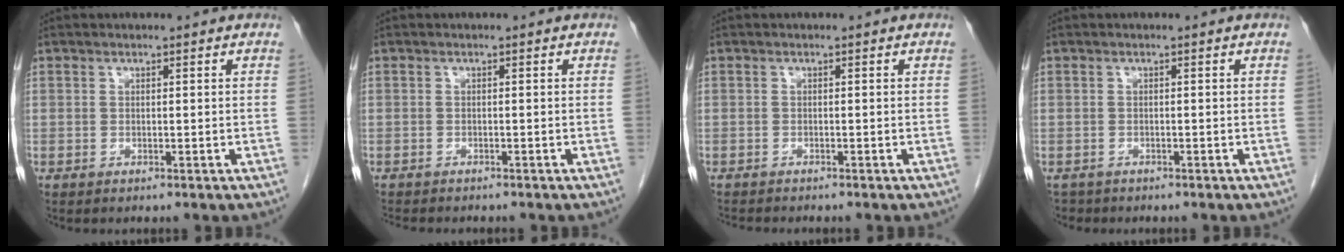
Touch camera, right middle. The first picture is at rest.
{"total": 5.0, "force": [-4.4, 1.2, 2.0], "torque": [-0.029, -0.008, -0.062]}
{"total": 3.1, "force": [-2.8, 0.4, 1.0], "torque": [-0.016, -0.007, -0.041]}
{"total": 1.5, "force": [-1.3, 0.8, -0.2], "torque": [-0.004, -0.001, -0.020]}